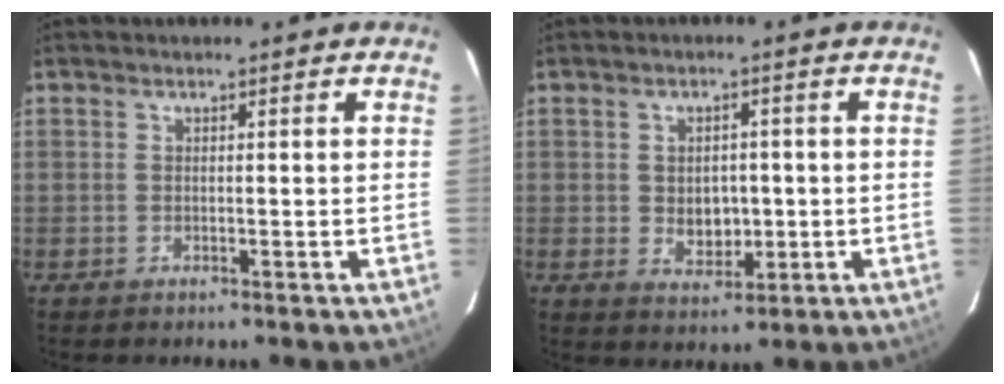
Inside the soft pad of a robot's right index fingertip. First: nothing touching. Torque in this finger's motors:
{"motor_torque": [0.02, -0.13, 0.03, 0.01]}